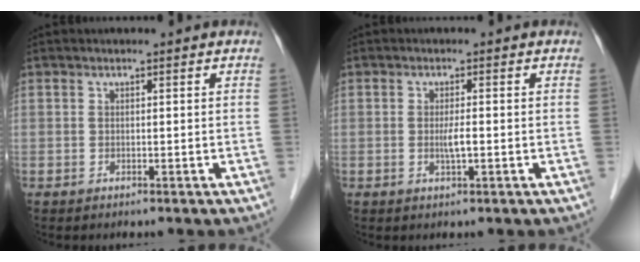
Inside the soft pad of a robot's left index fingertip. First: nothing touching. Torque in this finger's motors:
{"motor_torque": [0.36, 0.02, 0.03, 0.03]}